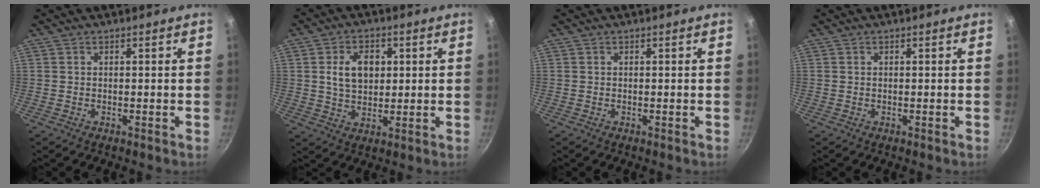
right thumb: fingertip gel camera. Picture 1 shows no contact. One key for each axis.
{"total": 8.0, "fx": 1.7, "fy": 5.4, "fz": 5.6, "tx": -0.075, "ty": -0.005, "tz": 0.032}
{"total": 0.0}
{"total": 0.0}